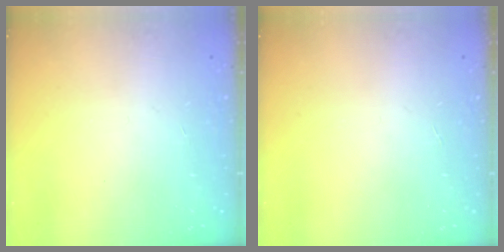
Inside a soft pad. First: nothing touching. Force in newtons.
{"total": 0.0}